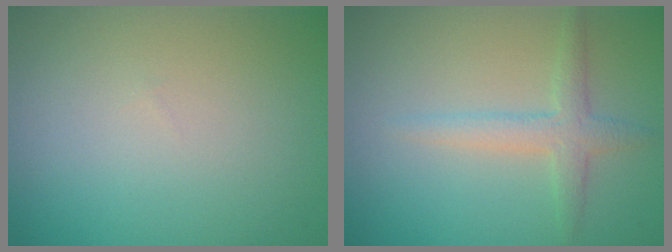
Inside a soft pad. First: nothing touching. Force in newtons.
{"total": 2.4, "press": 2.4, "slide": 0.2}